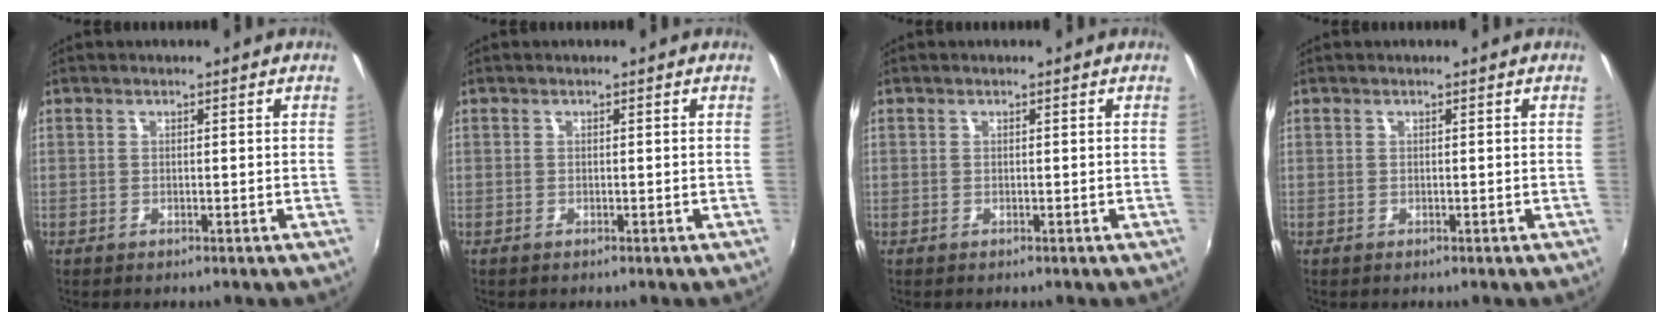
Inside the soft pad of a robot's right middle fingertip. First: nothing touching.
{"total": 0.0}
{"total": 0.0}
{"total": 0.0}